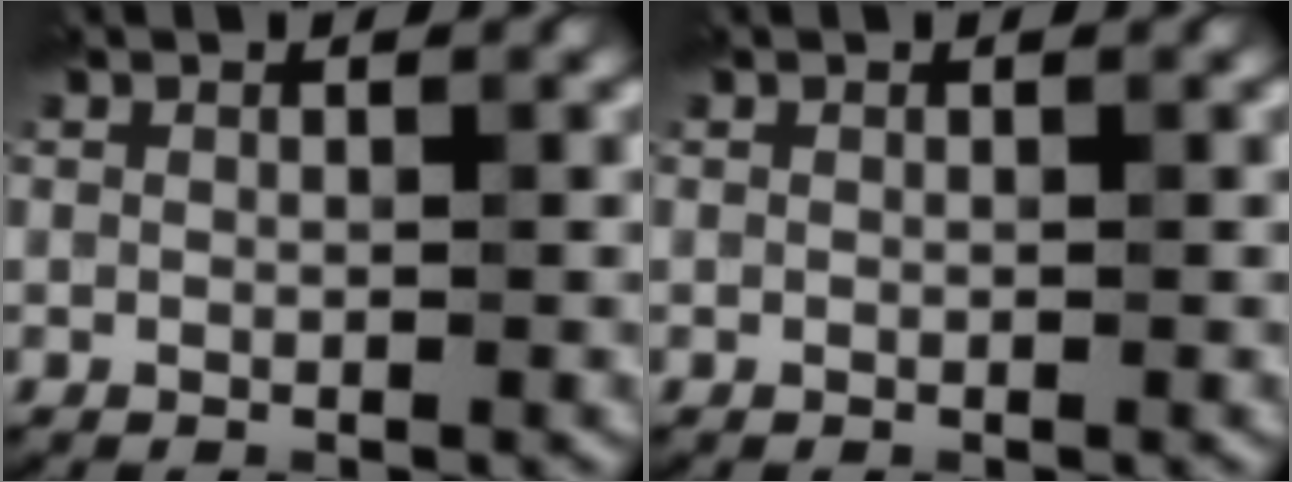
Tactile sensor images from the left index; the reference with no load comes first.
{"total": 0.0}